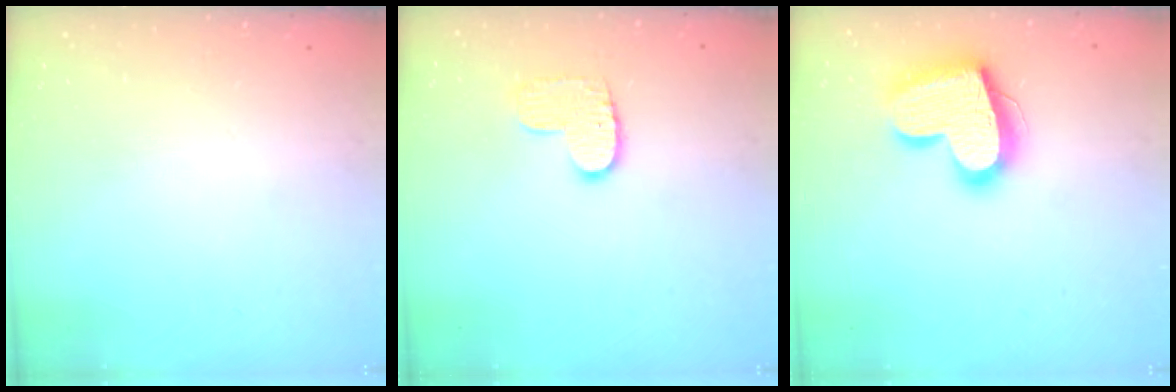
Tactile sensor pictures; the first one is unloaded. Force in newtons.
{"total": 7.9, "press": 7.9, "slide": 0.3}
{"total": 19.5, "press": 19.4, "slide": 1.6}